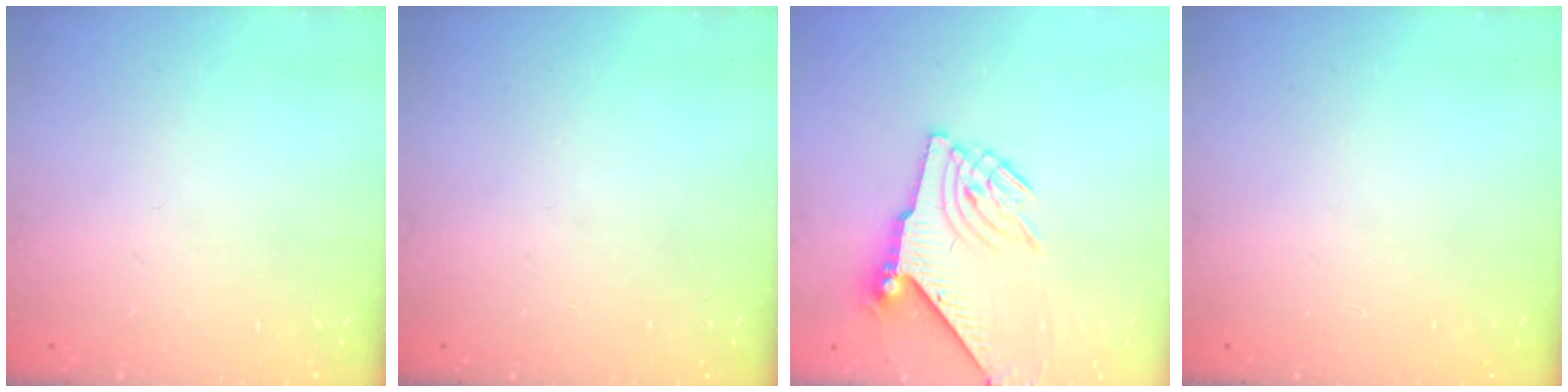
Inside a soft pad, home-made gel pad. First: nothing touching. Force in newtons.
{"total": 0.0}
{"total": 9.6, "press": 9.5, "slide": 1.0}
{"total": 0.0}